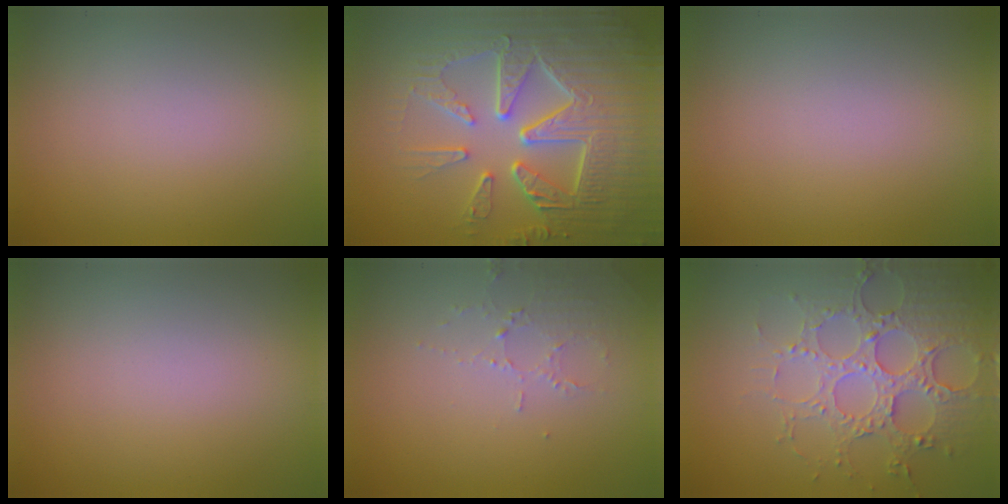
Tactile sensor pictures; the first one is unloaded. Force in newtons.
{"total": 9.4, "press": 6.7, "slide": 6.5}
{"total": 0.0}
{"total": 0.0}
{"total": 1.9, "press": 1.8, "slide": 0.4}
{"total": 4.7, "press": 4.6, "slide": 1.0}